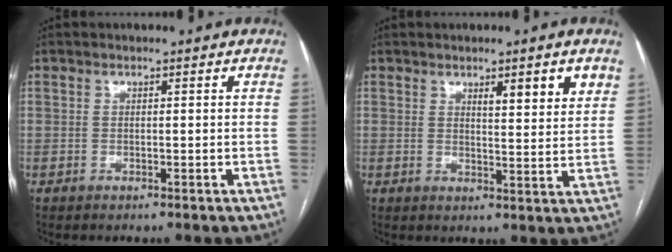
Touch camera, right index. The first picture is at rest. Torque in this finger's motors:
{"motor_torque": [0.15, 0.12, 0.10, 0.05]}